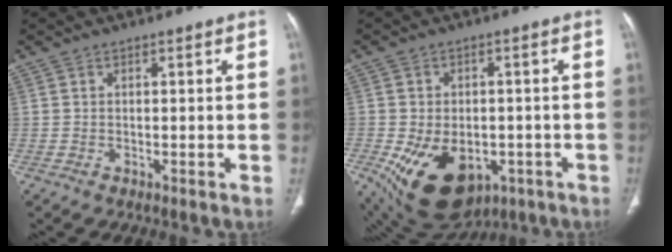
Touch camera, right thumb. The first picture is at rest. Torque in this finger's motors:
{"motor_torque": [-0.16, 0.90, 0.75, 0.55, 0.22]}